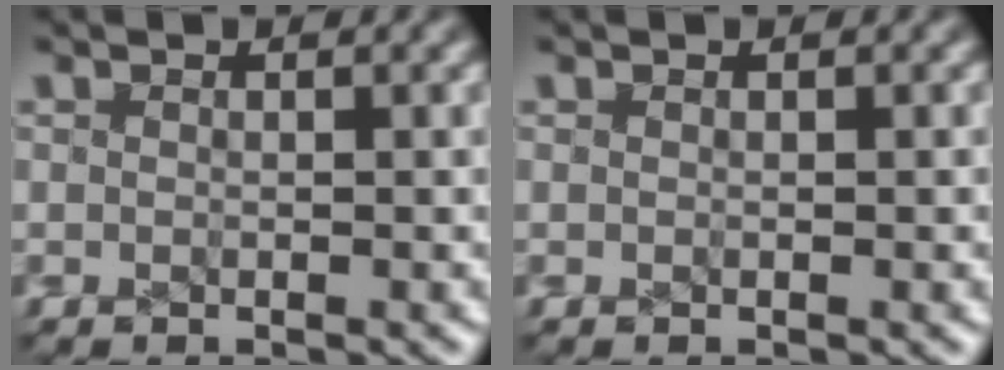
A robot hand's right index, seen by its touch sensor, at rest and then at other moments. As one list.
[{"total": 0.0}]